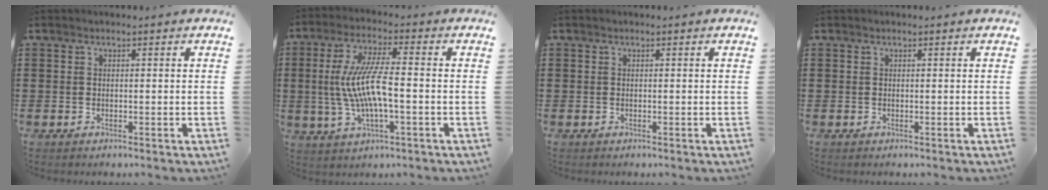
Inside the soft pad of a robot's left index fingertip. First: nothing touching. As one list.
[{"total": 10.1, "force": [-0.9, 2.4, 9.8], "torque": [-0.212, -0.008, -0.027]}, {"total": 0.0}, {"total": 0.0}]